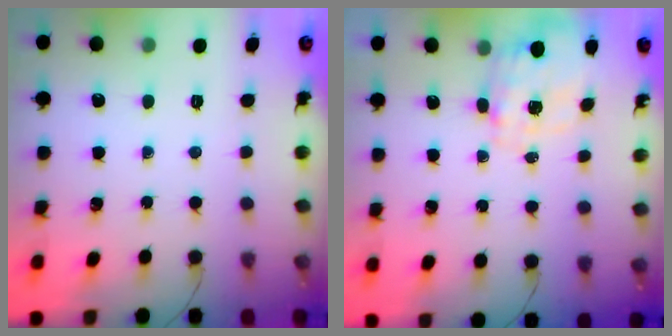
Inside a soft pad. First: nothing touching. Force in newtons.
{"total": 2.6, "press": 2.4, "slide": 1.0}